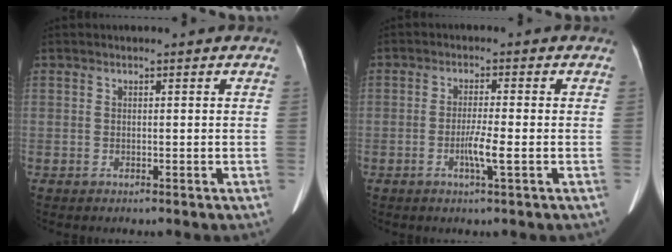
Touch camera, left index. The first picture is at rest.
{"total": 3.6, "force": [-1.5, -0.3, 3.3], "torque": [-0.067, -0.009, -0.027]}